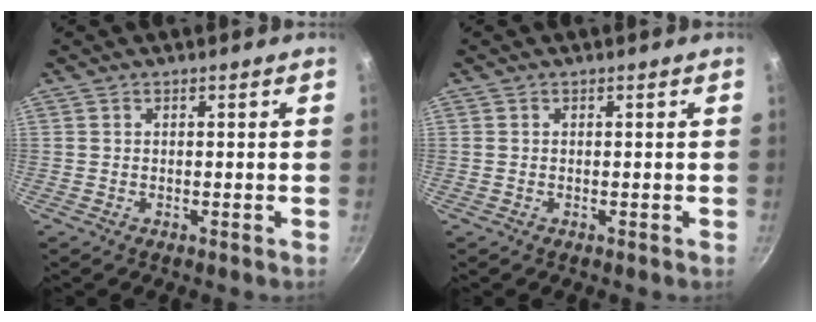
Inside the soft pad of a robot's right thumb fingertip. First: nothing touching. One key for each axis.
{"total": 0.0}